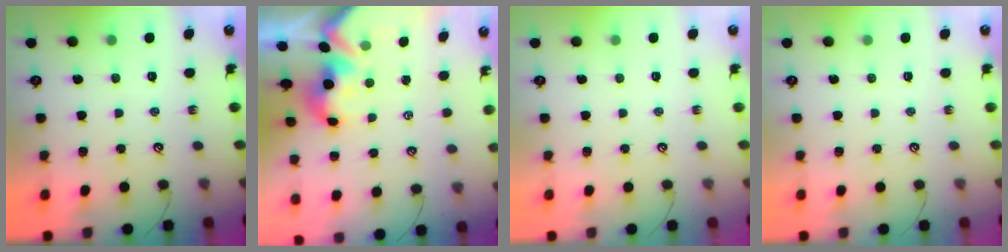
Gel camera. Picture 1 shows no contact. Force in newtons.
{"total": 2.1, "press": 2.0, "slide": 0.7}
{"total": 0.0}
{"total": 0.0}